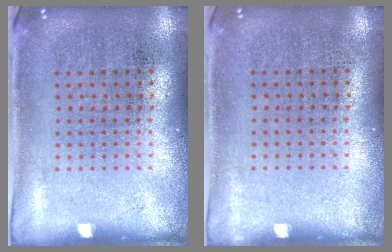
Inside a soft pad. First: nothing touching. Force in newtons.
{"total": 0.0}